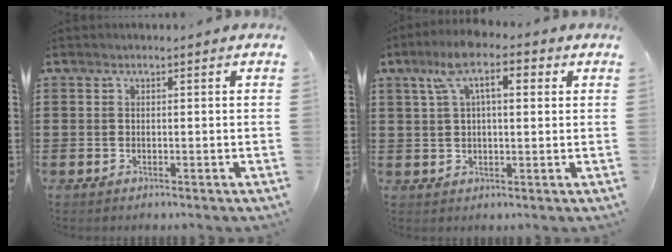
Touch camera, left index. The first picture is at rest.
{"total": 7.9, "force": [3.5, 2.8, 6.6], "torque": [-0.135, 0.012, 0.057]}